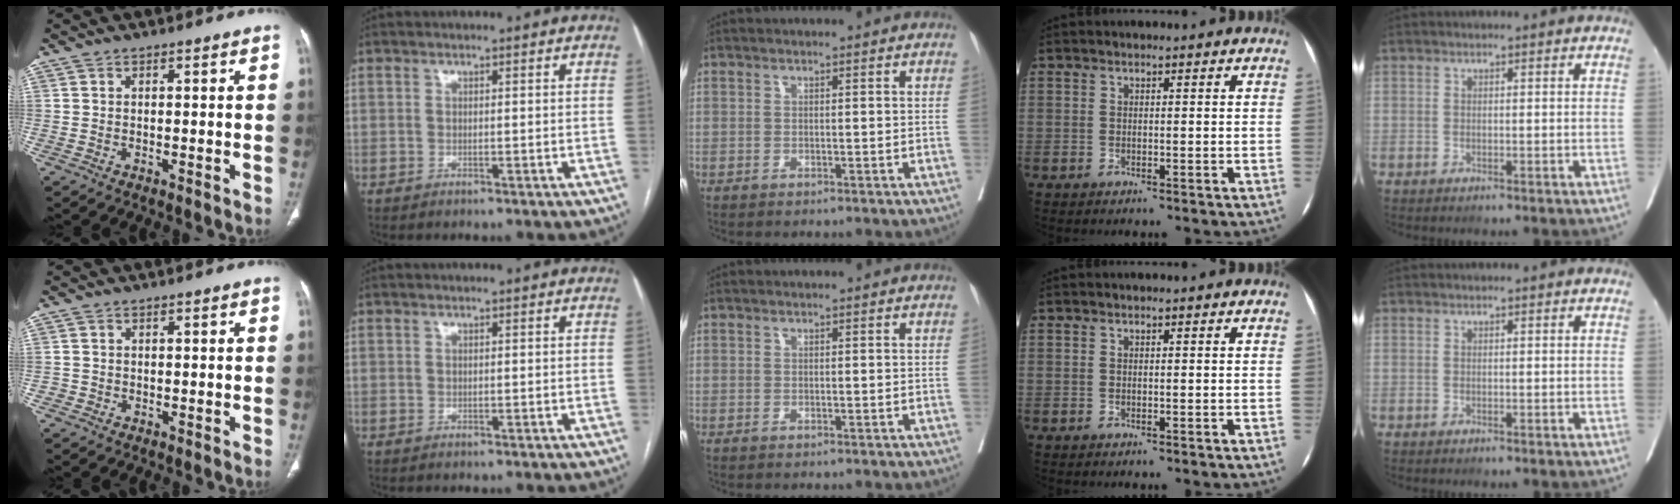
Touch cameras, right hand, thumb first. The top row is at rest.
{"thumb": {"total": 0.9, "force": [-0.3, 0.8, 0.0], "torque": [0.005, 0.006, -0.006]}}